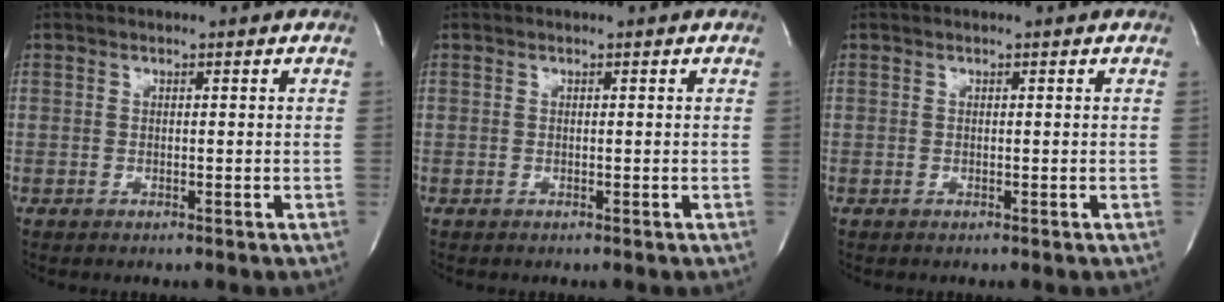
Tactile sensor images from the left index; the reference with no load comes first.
{"total": 0.0}
{"total": 0.0}